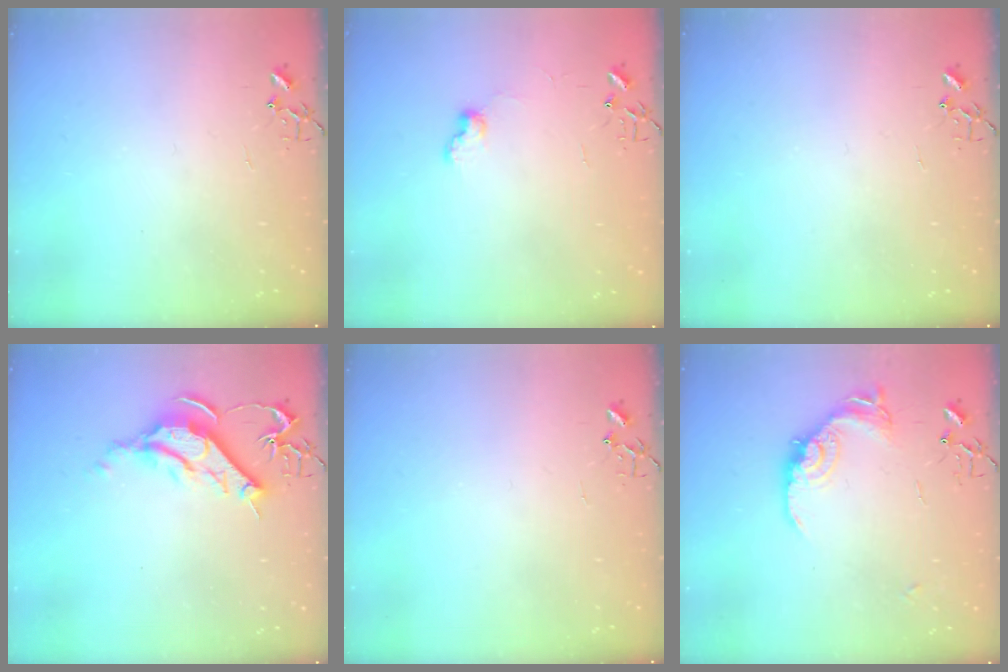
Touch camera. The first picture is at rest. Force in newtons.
{"total": 6.3, "press": 6.2, "slide": 0.9}
{"total": 0.0}
{"total": 12.1, "press": 12.0, "slide": 1.4}
{"total": 0.0}
{"total": 15.0, "press": 15.0, "slide": 0.8}